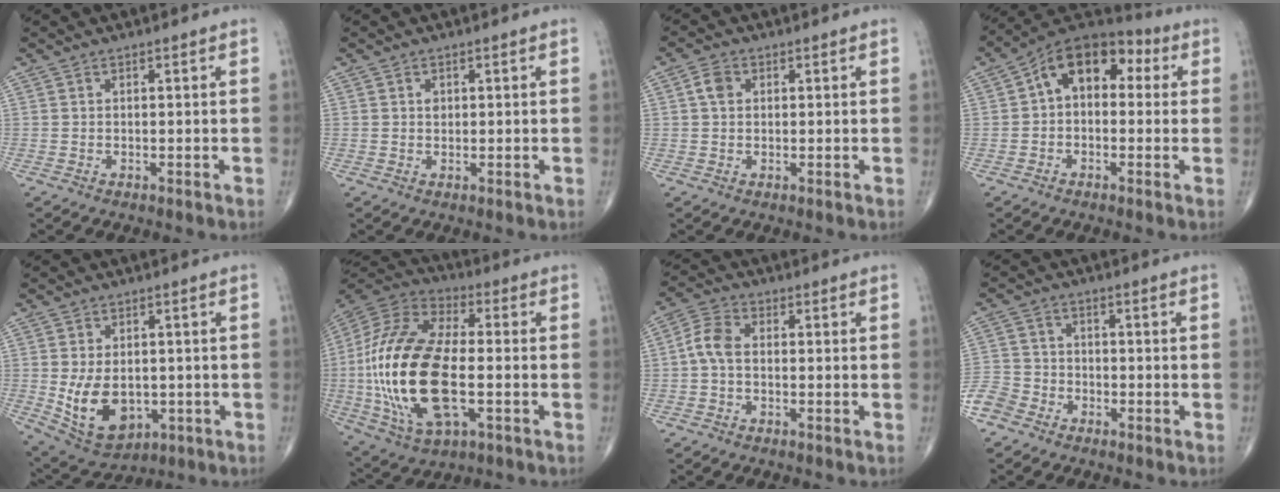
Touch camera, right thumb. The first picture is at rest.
{"total": 1.2, "force": [0.3, 1.0, 0.6], "torque": [-0.005, 0.000, 0.005]}
{"total": 2.8, "force": [0.6, 2.1, 1.7], "torque": [-0.031, 0.005, 0.009]}
{"total": 12.3, "force": [1.9, 7.9, 9.2], "torque": [-0.107, 0.041, 0.013]}
{"total": 11.0, "force": [-1.5, 7.4, 8.0], "torque": [-0.118, -0.006, -0.002]}
{"total": 26.5, "force": [-3.3, 12.4, 23.2], "torque": [-0.499, 0.005, -0.055]}
{"total": 5.0, "force": [-0.4, 3.1, 3.9], "torque": [-0.080, 0.015, -0.019]}
{"total": 5.9, "force": [-4.0, 4.2, 1.3], "torque": [-0.016, 0.016, -0.090]}